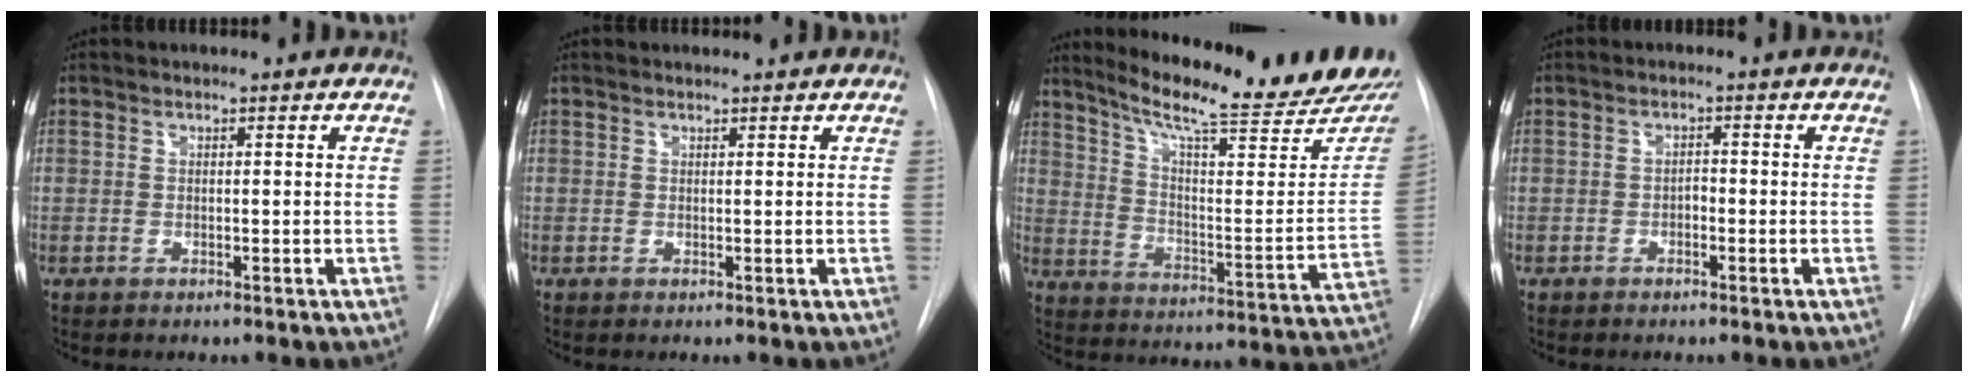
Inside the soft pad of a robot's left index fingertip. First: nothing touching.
{"total": 0.8, "force": [0.8, 0.2, 0.1], "torque": [-0.008, 0.009, 0.011]}
{"total": 23.2, "force": [20.1, 1.6, 11.5], "torque": [-0.180, -0.086, 0.270]}
{"total": 1.6, "force": [-1.4, 0.5, 0.6], "torque": [-0.006, -0.002, -0.024]}